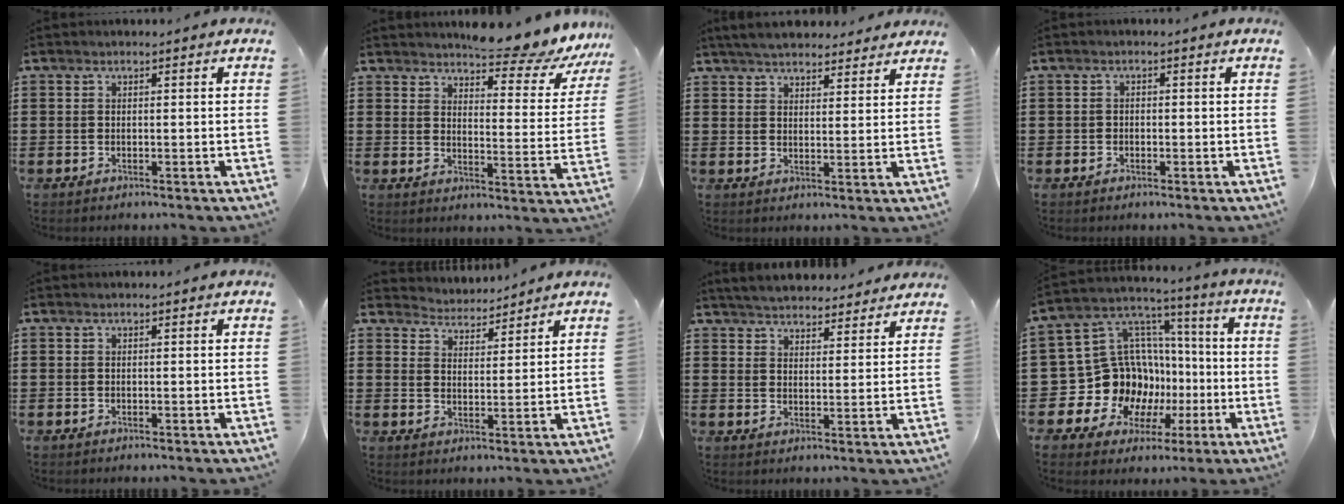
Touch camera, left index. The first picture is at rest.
{"total": 7.6, "force": [7.0, 0.5, 2.9], "torque": [-0.052, -0.046, 0.120]}
{"total": 4.8, "force": [4.5, 0.9, 1.1], "torque": [-0.035, -0.009, 0.084]}
{"total": 0.8, "force": [-0.5, 0.6, 0.2], "torque": [-0.006, 0.000, -0.012]}
{"total": 0.0}
{"total": 3.7, "force": [3.6, 0.5, -0.5], "torque": [-0.008, -0.017, 0.063]}
{"total": 4.6, "force": [4.6, 0.4, 0.4], "torque": [-0.025, -0.020, 0.083]}
{"total": 14.9, "force": [-2.6, 13.9, 4.8], "torque": [-0.129, -0.034, -0.012]}